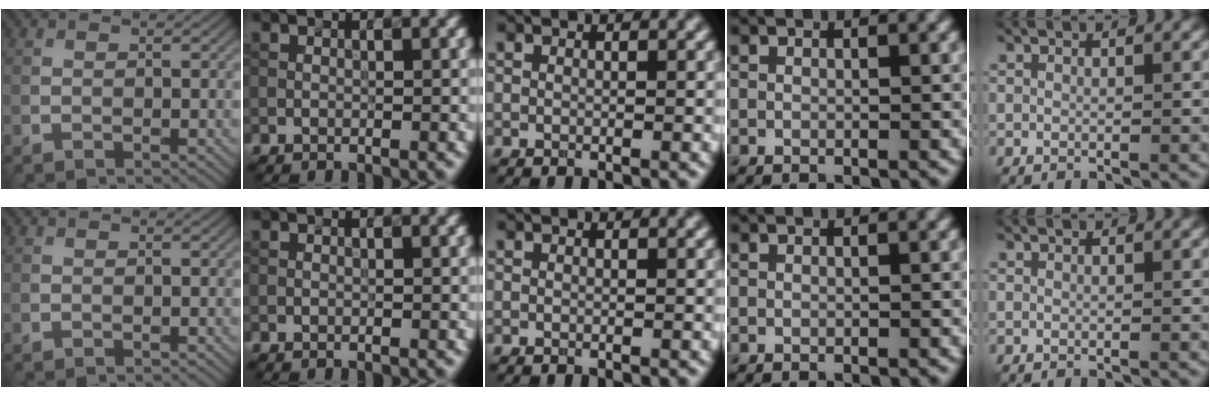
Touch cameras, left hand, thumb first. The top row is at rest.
{}